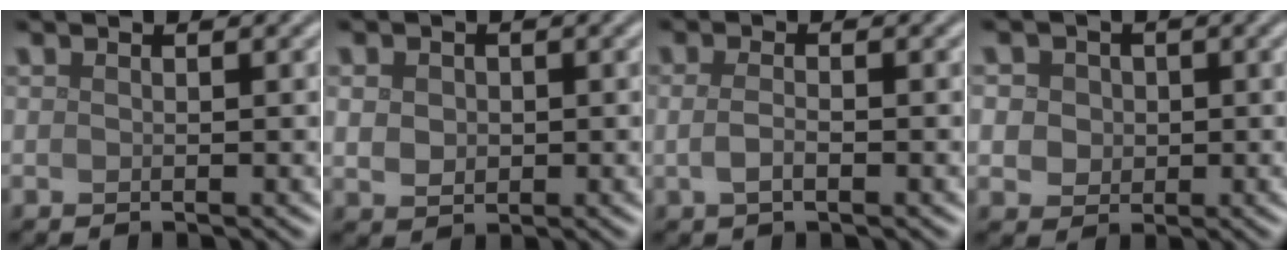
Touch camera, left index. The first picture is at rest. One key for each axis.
{"total": 2.3, "fx": 0.3, "fy": 1.9, "fz": 1.2, "tx": -0.027, "ty": -0.002, "tz": 0.008}
{"total": 1.6, "fx": -0.3, "fy": 0.6, "fz": 1.4, "tx": -0.031, "ty": -0.004, "tz": -0.009}
{"total": 5.4, "fx": 1.7, "fy": 4.5, "fz": 2.5, "tx": -0.039, "ty": 0.028, "tz": 0.007}